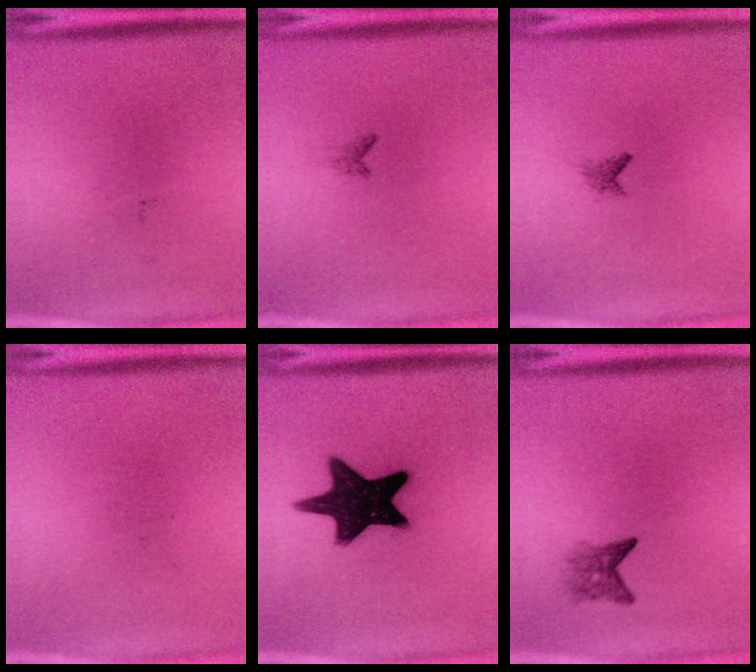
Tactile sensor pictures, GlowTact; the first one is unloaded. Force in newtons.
{"total": 0.6}
{"total": 0.9}
{"total": 0.0}
{"total": 16.1}
{"total": 2.2}